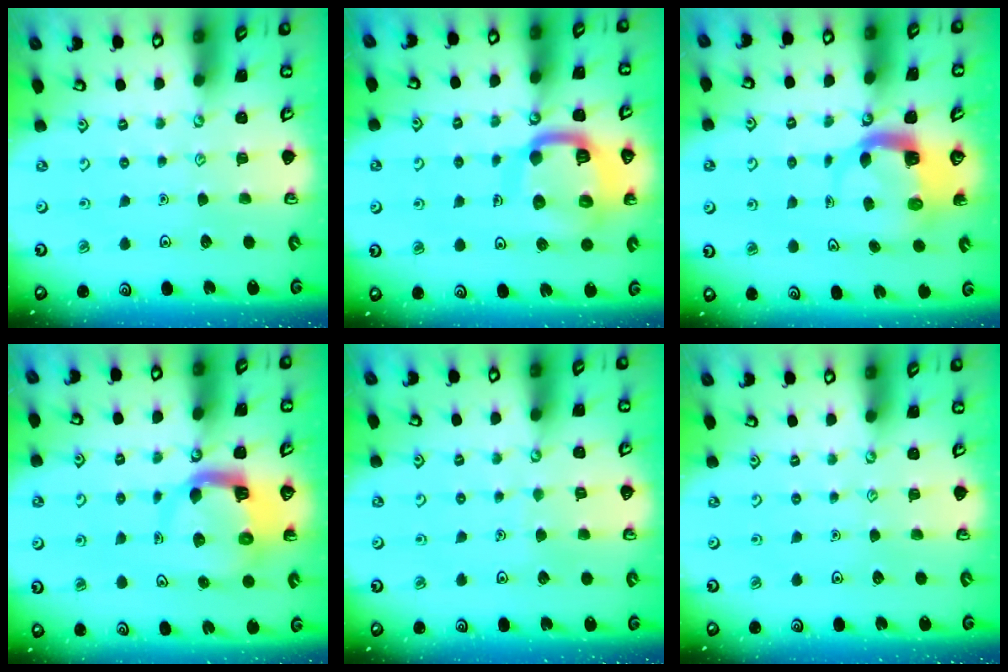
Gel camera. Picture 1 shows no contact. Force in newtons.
{"total": 15.7, "press": 15.6, "slide": 1.5}
{"total": 4.5, "press": 4.5, "slide": 0.6}
{"total": 6.4, "press": 6.4, "slide": 0.7}
{"total": 2.7, "press": 2.7, "slide": 0.2}
{"total": 0.0}